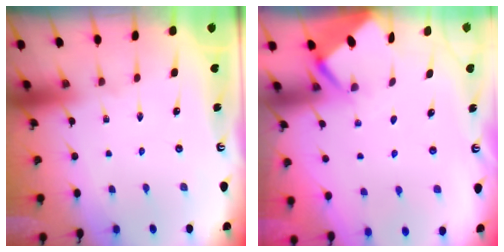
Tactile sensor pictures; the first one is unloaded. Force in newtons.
{"total": 2.8, "press": 2.8, "slide": 0.3}